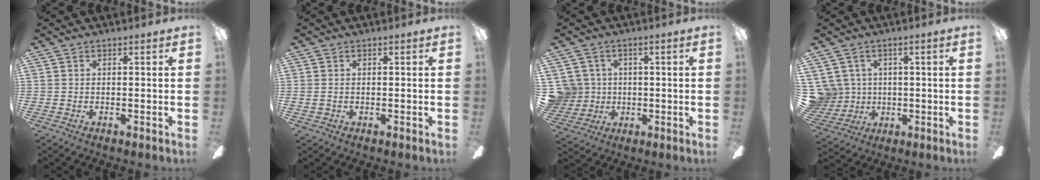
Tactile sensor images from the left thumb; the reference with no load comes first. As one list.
[{"total": 0.8, "force": [0.0, 0.6, 0.5], "torque": [-0.009, 0.004, 0.000]}, {"total": 7.6, "force": [1.4, 7.4, 1.0], "torque": [-0.054, -0.004, 0.034]}, {"total": 7.9, "force": [2.1, 7.6, 1.3], "torque": [-0.068, -0.008, 0.049]}]